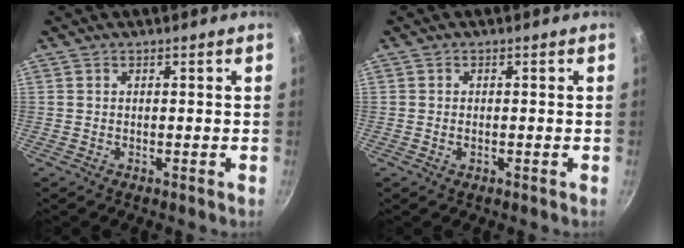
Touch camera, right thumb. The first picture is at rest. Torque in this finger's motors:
{"motor_torque": [-0.57, -0.25, -0.38, 0.26, -0.02]}